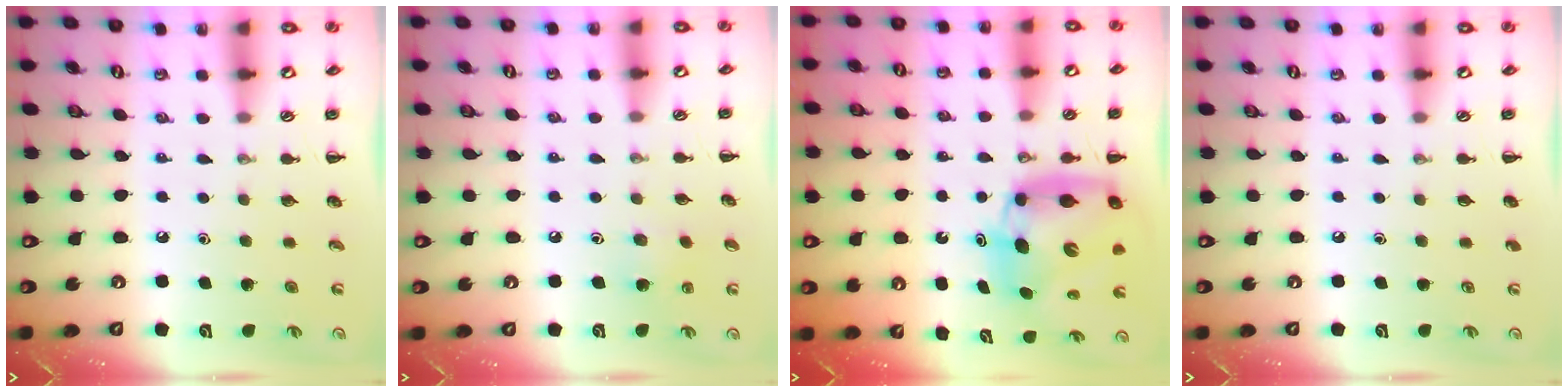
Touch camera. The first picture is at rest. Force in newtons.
{"total": 6.3, "press": 6.1, "slide": 1.7}
{"total": 9.7, "press": 9.4, "slide": 2.6}
{"total": 0.0}